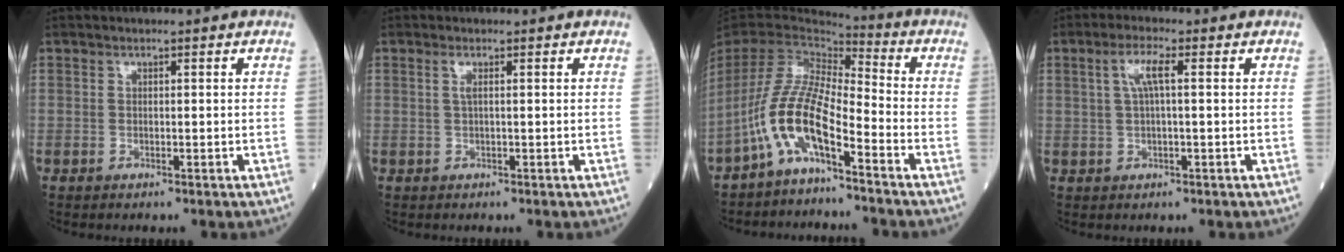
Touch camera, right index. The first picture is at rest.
{"total": 0.9, "force": [0.3, -0.1, 0.8], "torque": [-0.023, 0.001, 0.005]}
{"total": 10.5, "force": [-5.7, 2.1, 8.5], "torque": [-0.191, 0.006, -0.115]}
{"total": 3.6, "force": [1.0, 0.4, 3.5], "torque": [-0.074, 0.013, 0.023]}